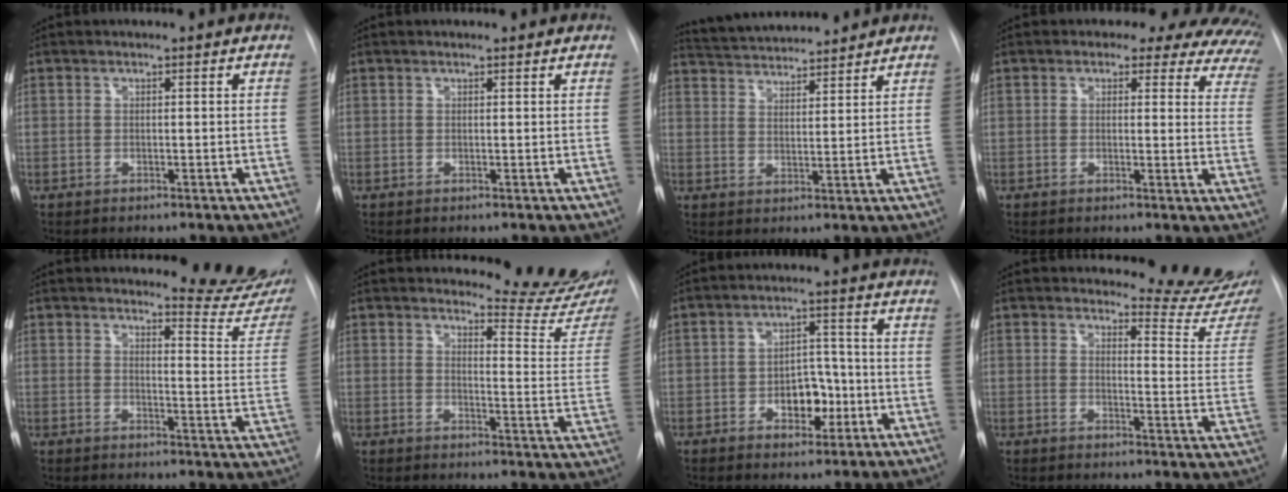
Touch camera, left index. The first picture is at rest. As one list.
[{"total": 1.4, "force": [1.3, 0.3, 0.3], "torque": [-0.011, 0.008, 0.012]}, {"total": 11.6, "force": [11.1, 1.4, 3.2], "torque": [-0.060, 0.022, 0.174]}, {"total": 15.3, "force": [12.4, 6.2, 6.5], "torque": [-0.064, -0.021, 0.107]}, {"total": 12.7, "force": [12.1, 1.6, 3.5], "torque": [-0.024, -0.083, 0.118]}, {"total": 14.2, "force": [13.6, 1.1, 3.8], "torque": [-0.033, -0.104, 0.140]}, {"total": 6.1, "force": [-2.0, 3.7, 4.5], "torque": [-0.062, 0.015, -0.027]}, {"total": 13.8, "force": [13.4, 1.2, 3.1], "torque": [-0.017, -0.110, 0.132]}]